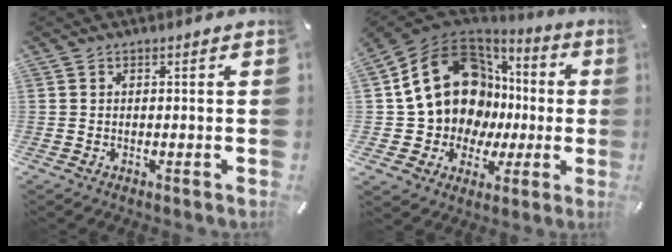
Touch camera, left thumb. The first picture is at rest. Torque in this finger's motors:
{"motor_torque": [2.50, 2.51, 1.64, -1.12, 0.29]}